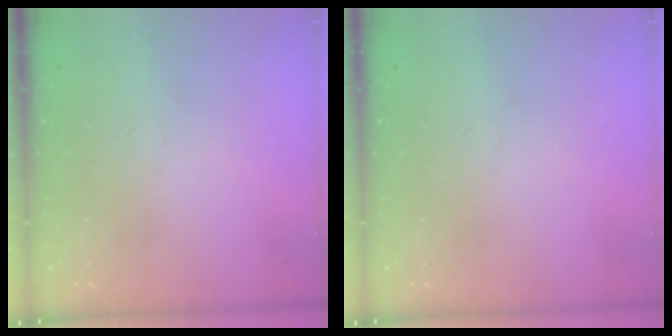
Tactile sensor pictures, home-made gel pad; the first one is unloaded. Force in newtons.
{"total": 0.0}